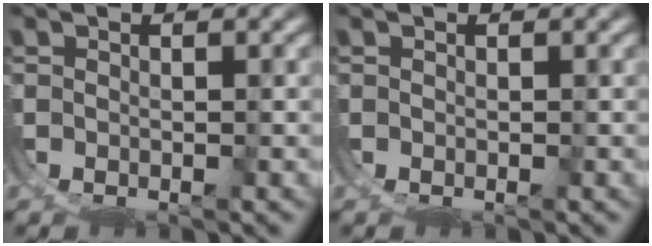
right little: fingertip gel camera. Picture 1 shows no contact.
{"total": 0.0}